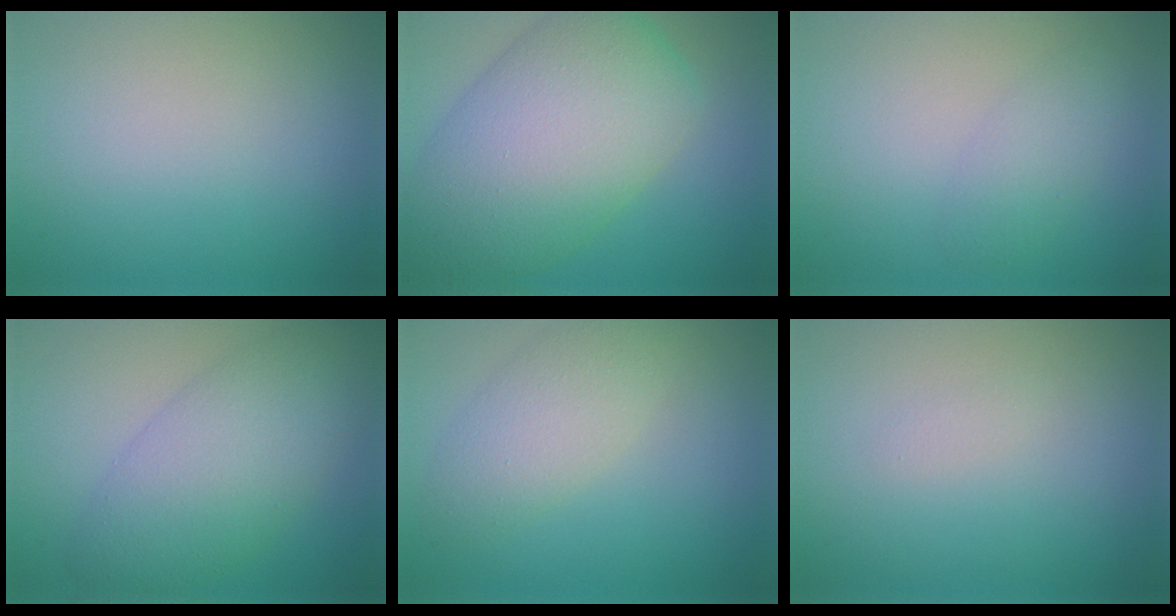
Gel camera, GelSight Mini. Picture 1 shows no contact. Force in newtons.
{"total": 12.3, "press": 12.3, "slide": 0.3}
{"total": 2.1, "press": 2.1, "slide": 0.1}
{"total": 7.2, "press": 7.2, "slide": 0.1}
{"total": 3.8, "press": 3.7, "slide": 0.3}
{"total": 0.5, "press": 0.5, "slide": 0.0}